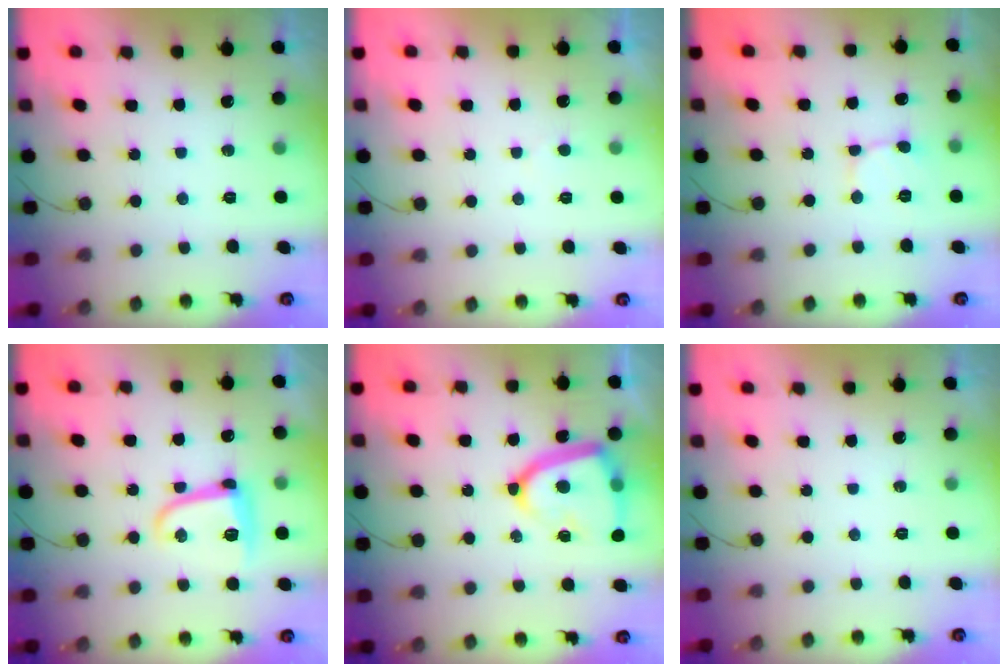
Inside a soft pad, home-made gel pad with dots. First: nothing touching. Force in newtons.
{"total": 1.9, "press": 1.9, "slide": 0.3}
{"total": 2.4, "press": 2.4, "slide": 0.2}
{"total": 10.1, "press": 10.1, "slide": 0.4}
{"total": 16.5, "press": 16.5, "slide": 1.5}
{"total": 0.0}